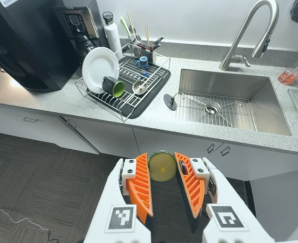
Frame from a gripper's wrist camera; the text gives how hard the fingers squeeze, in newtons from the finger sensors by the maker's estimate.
{"total": 7.2, "left": 6.9, "right": 7.4}